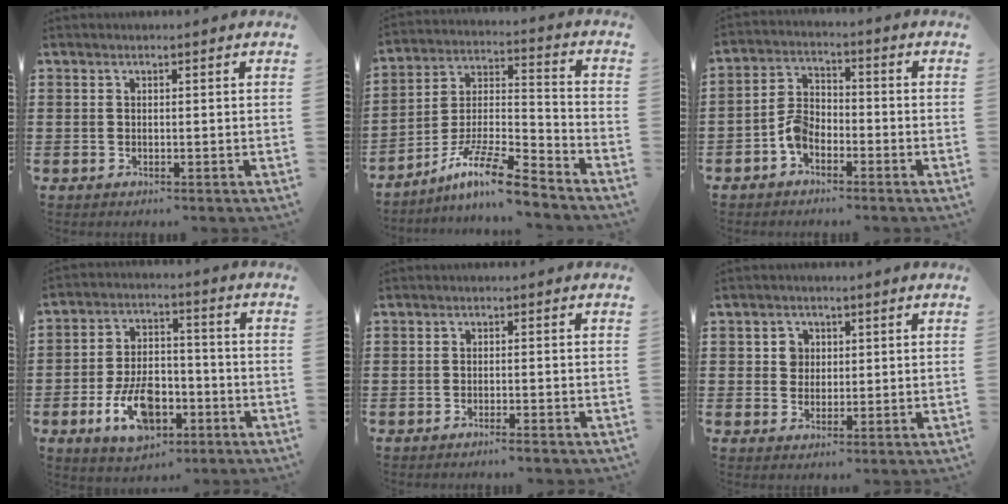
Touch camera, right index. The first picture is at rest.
{"total": 11.1, "force": [-9.0, 1.3, 6.4], "torque": [-0.117, 0.018, -0.177]}
{"total": 5.1, "force": [-2.5, 3.2, 3.2], "torque": [-0.077, 0.009, -0.052]}
{"total": 9.5, "force": [-4.1, 5.2, 6.8], "torque": [-0.133, 0.006, -0.076]}
{"total": 1.4, "force": [-1.3, -0.2, 0.5], "torque": [-0.010, 0.000, -0.024]}
{"total": 2.8, "force": [0.6, 2.5, 1.1], "torque": [-0.032, 0.011, 0.009]}